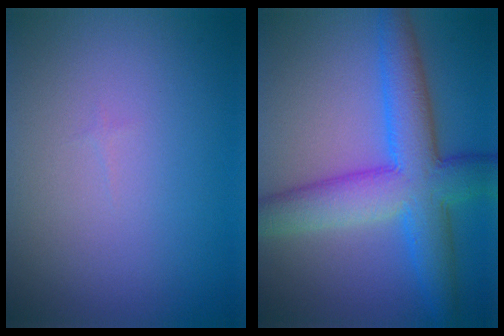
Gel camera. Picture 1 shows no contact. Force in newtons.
{"total": 8.6, "press": 8.6, "slide": 0.0}